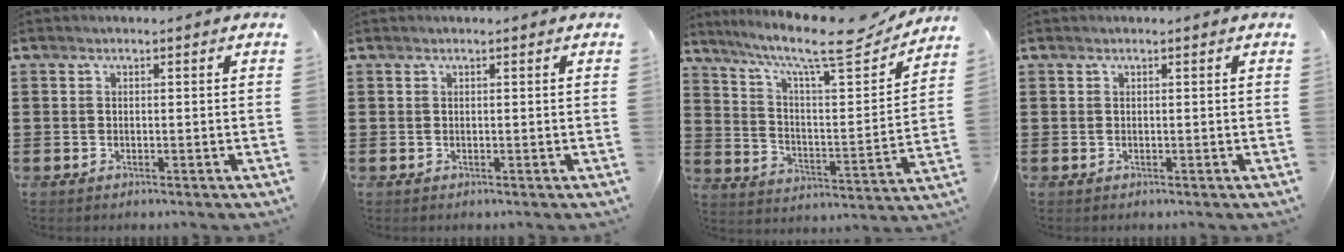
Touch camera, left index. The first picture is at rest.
{"total": 0.0}
{"total": 11.7, "force": [9.5, 1.8, 6.7], "torque": [-0.139, -0.059, 0.151]}
{"total": 0.0}